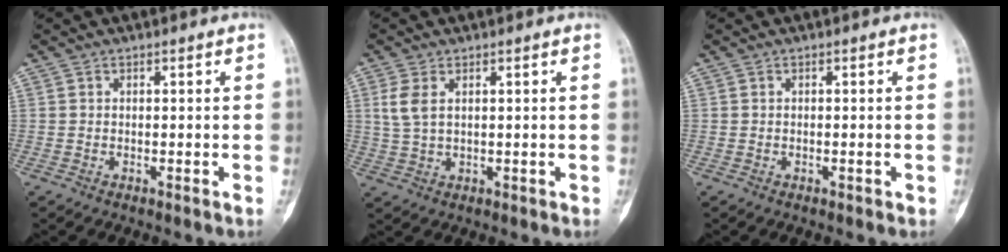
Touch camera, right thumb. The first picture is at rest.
{"total": 4.5, "force": [1.2, 2.8, 3.3], "torque": [-0.074, 0.001, 0.028]}
{"total": 0.5, "force": [-0.2, 0.3, 0.3], "torque": [0.000, 0.004, -0.004]}